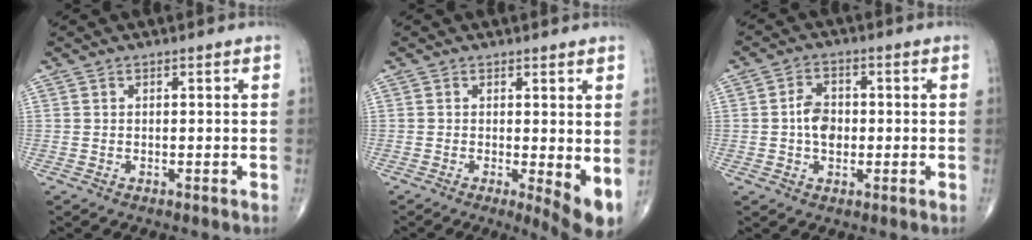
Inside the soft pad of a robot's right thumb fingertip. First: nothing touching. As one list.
[{"total": 5.9, "force": [0.0, 1.7, 5.6], "torque": [-0.076, -0.014, 0.001]}, {"total": 5.6, "force": [-0.3, 4.0, 4.0], "torque": [-0.059, 0.011, -0.009]}]